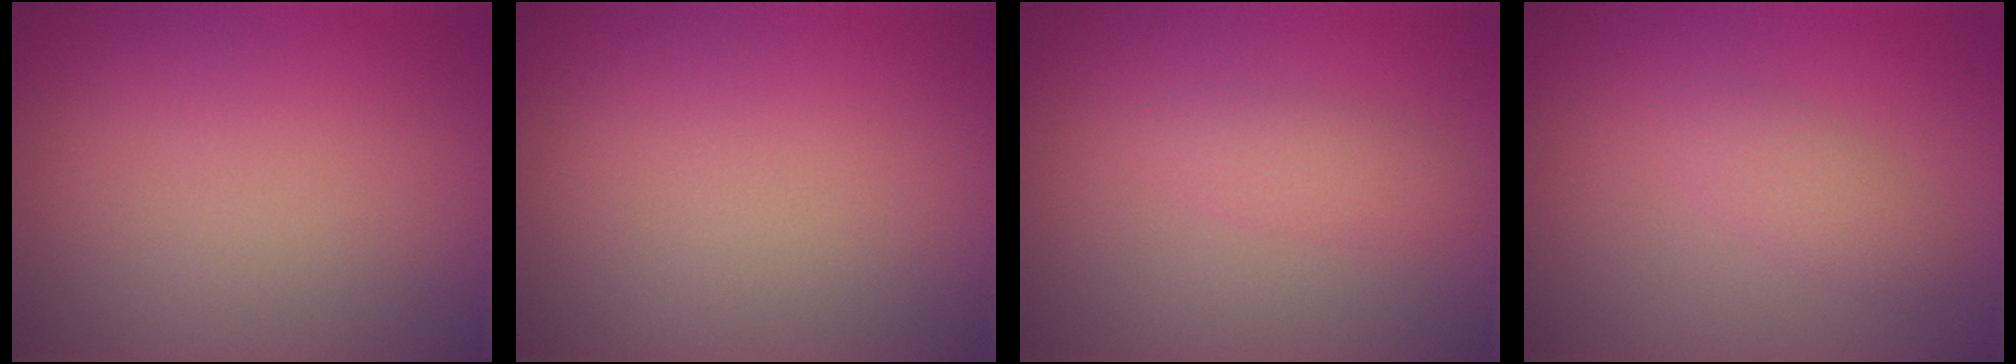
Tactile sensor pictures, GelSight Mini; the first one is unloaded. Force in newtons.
{"total": 0.0}
{"total": 1.7, "press": 1.7, "slide": 0.0}
{"total": 1.8, "press": 1.8, "slide": 0.1}